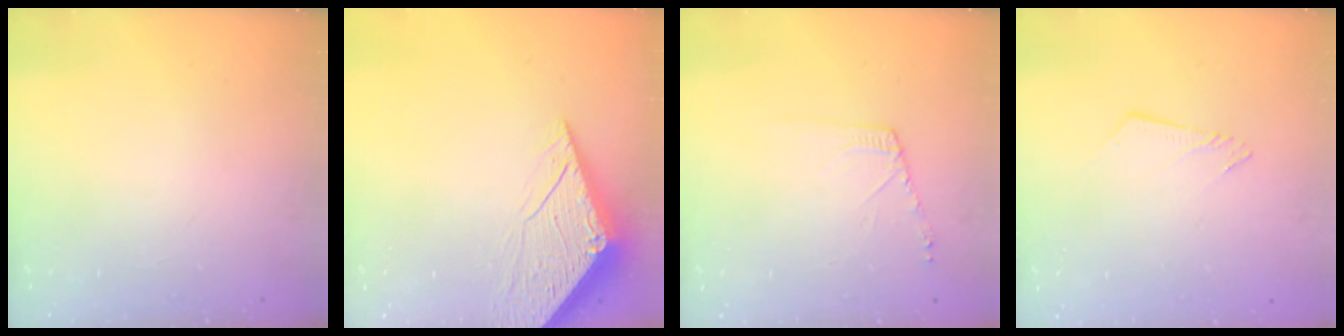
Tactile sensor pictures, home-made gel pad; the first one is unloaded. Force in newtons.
{"total": 6.7, "press": 6.7, "slide": 0.5}
{"total": 4.7, "press": 4.6, "slide": 0.7}
{"total": 2.9, "press": 2.9, "slide": 0.3}